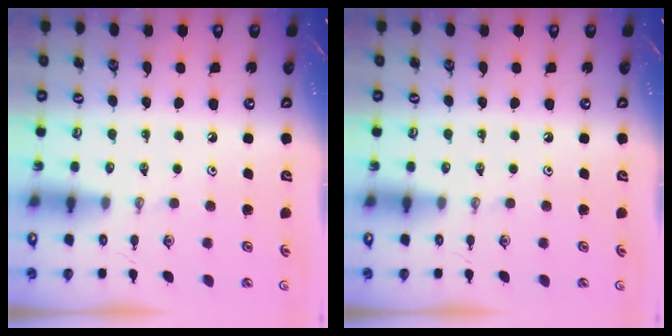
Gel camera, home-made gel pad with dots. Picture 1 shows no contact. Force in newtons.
{"total": 0.0}